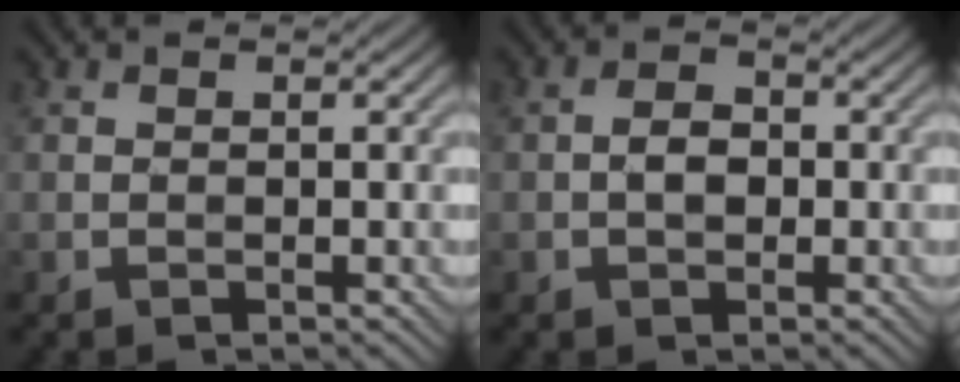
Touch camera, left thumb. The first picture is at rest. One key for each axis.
{"total": 2.5, "fx": -0.4, "fy": 1.7, "fz": 1.8, "tx": -0.036, "ty": 0.002, "tz": -0.012}